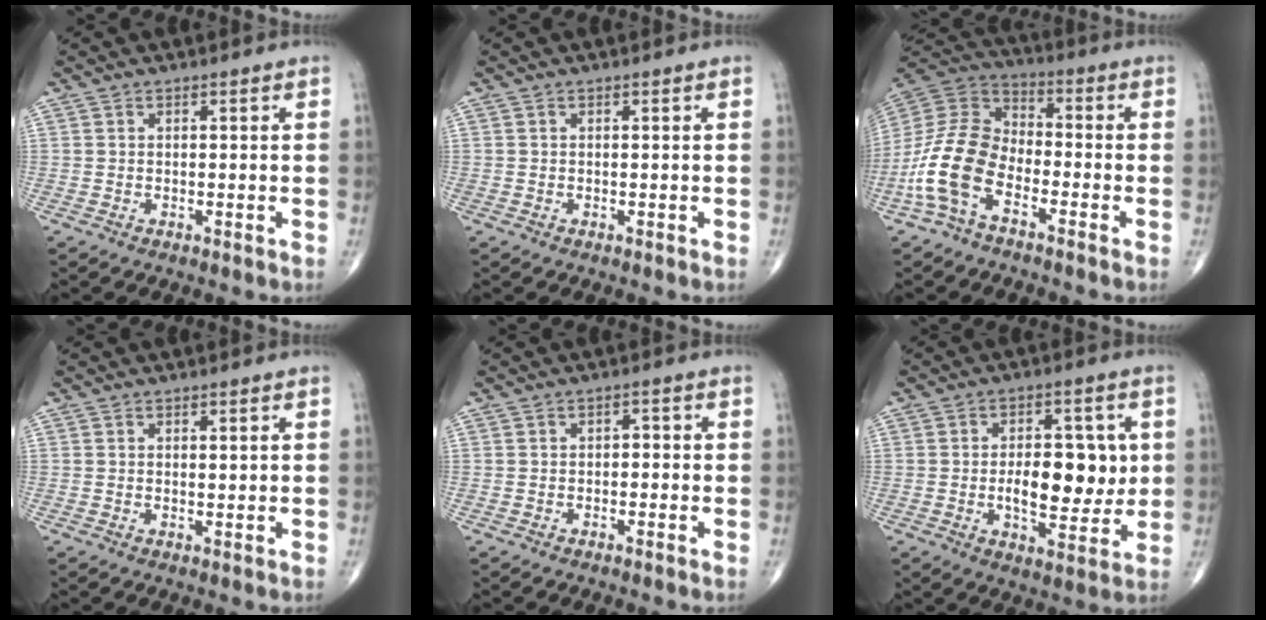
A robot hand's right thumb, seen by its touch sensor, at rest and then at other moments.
{"total": 0.0}
{"total": 14.0, "force": [-6.0, 7.7, 10.1], "torque": [-0.208, 0.049, -0.127]}
{"total": 3.2, "force": [1.1, 1.0, 2.8], "torque": [-0.039, -0.013, 0.019]}
{"total": 1.6, "force": [-0.4, 1.1, 1.0], "torque": [0.002, 0.006, -0.013]}
{"total": 12.3, "force": [0.2, 6.3, 10.5], "torque": [-0.123, -0.001, 0.008]}